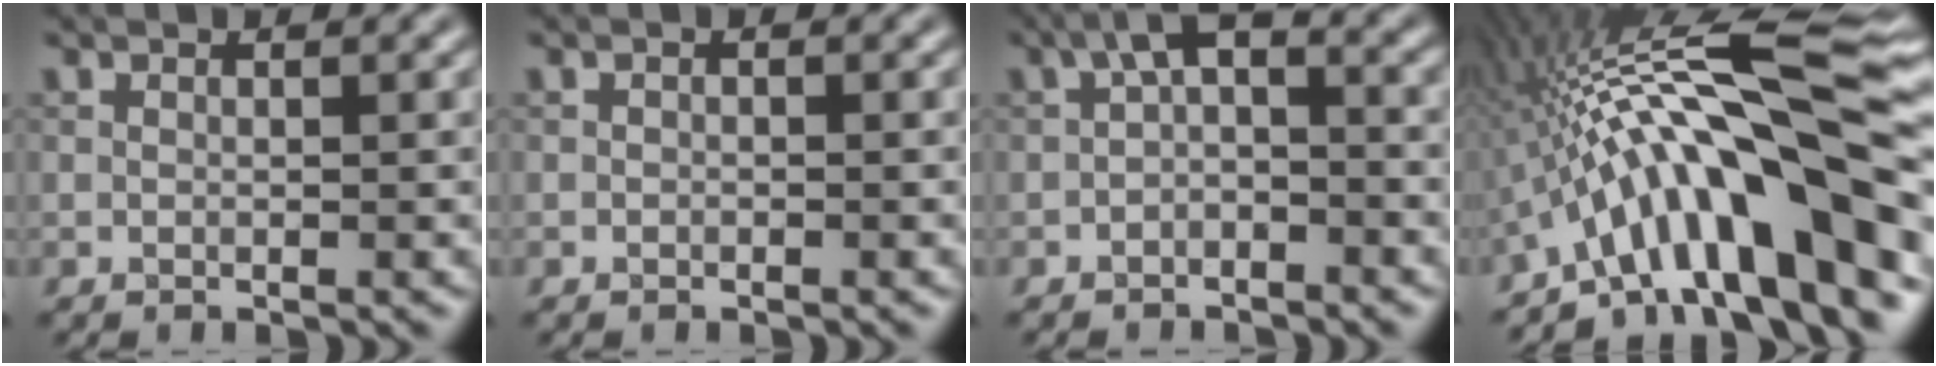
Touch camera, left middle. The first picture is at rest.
{"total": 0.0}
{"total": 3.2, "force": [-0.5, 1.5, 2.8], "torque": [-0.047, 0.016, -0.020]}
{"total": 16.5, "force": [-3.7, 3.7, 15.6], "torque": [-0.225, 0.045, -0.066]}